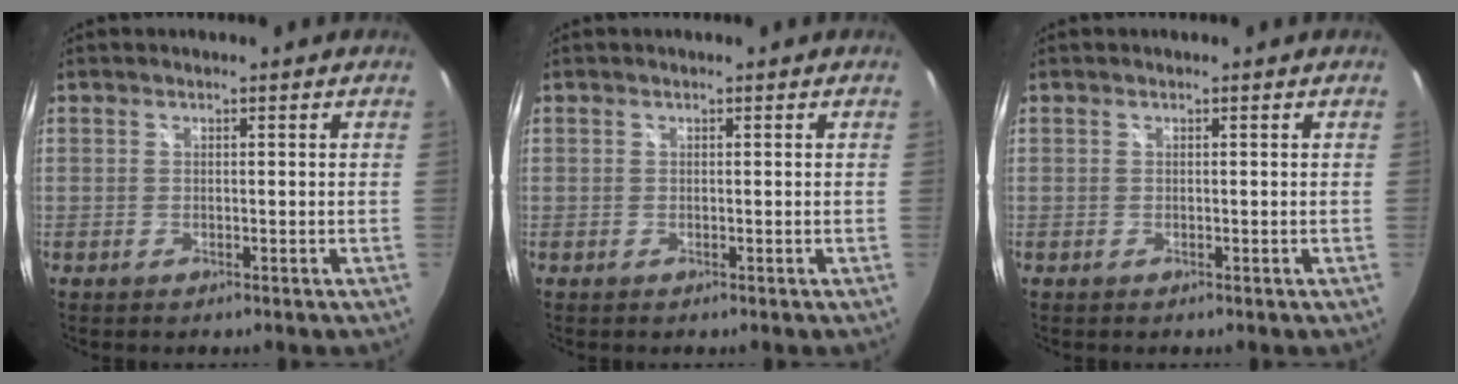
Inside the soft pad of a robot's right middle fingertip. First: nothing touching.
{"total": 0.0}
{"total": 0.0}